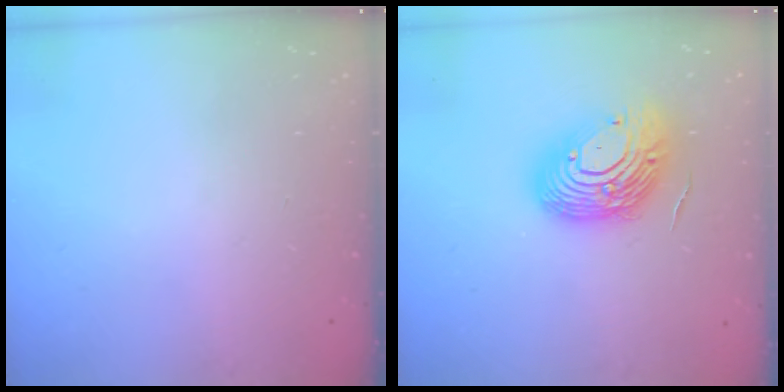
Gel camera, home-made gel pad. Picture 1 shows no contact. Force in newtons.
{"total": 16.3, "press": 16.2, "slide": 2.1}